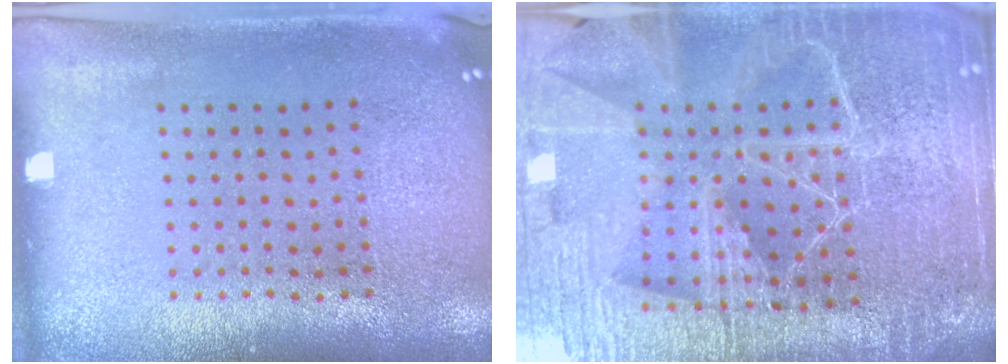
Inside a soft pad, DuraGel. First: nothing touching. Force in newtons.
{"total": 6.1, "press": 5.3, "slide": 3.0}